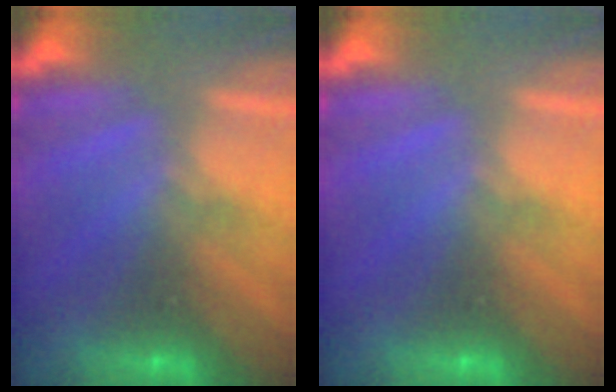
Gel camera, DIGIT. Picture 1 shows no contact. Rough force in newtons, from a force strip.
{"total": 0.0}